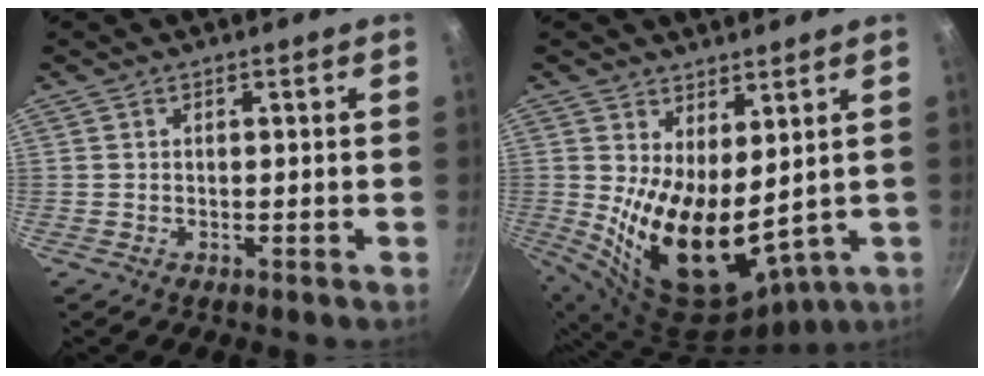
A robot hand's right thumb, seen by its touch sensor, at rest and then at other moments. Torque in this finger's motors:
{"motor_torque": [1.24, 3.44, 2.54, -0.24, 0.47]}